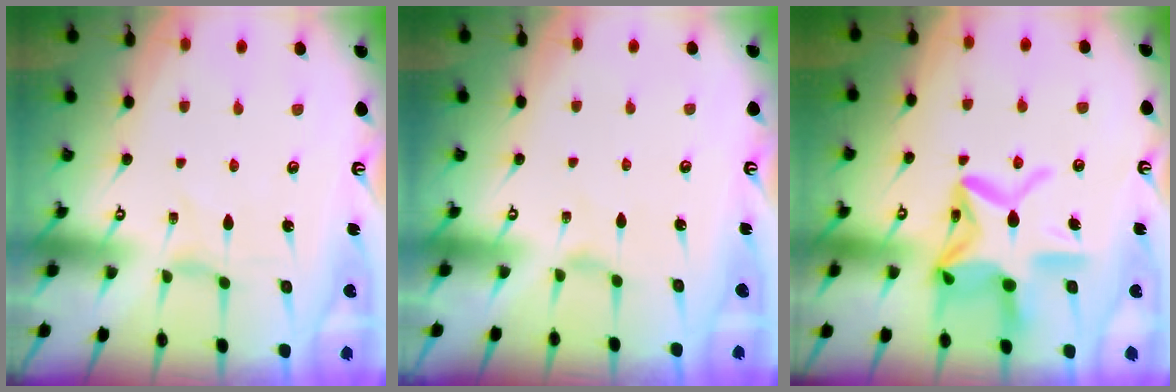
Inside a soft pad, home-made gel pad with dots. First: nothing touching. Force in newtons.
{"total": 0.0}
{"total": 18.4, "press": 18.3, "slide": 1.4}